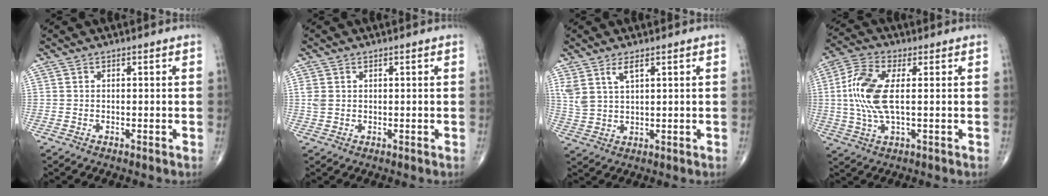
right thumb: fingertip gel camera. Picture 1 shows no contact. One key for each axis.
{"total": 2.0, "fx": 0.4, "fy": 1.5, "fz": 1.3, "tx": -0.036, "ty": 0.002, "tz": 0.011}
{"total": 5.1, "fx": 2.9, "fy": 2.0, "fz": 3.7, "tx": -0.081, "ty": -0.010, "tz": 0.066}
{"total": 11.1, "fx": 0.8, "fy": 4.5, "fz": 10.1, "tx": -0.236, "ty": 0.005, "tz": 0.012}